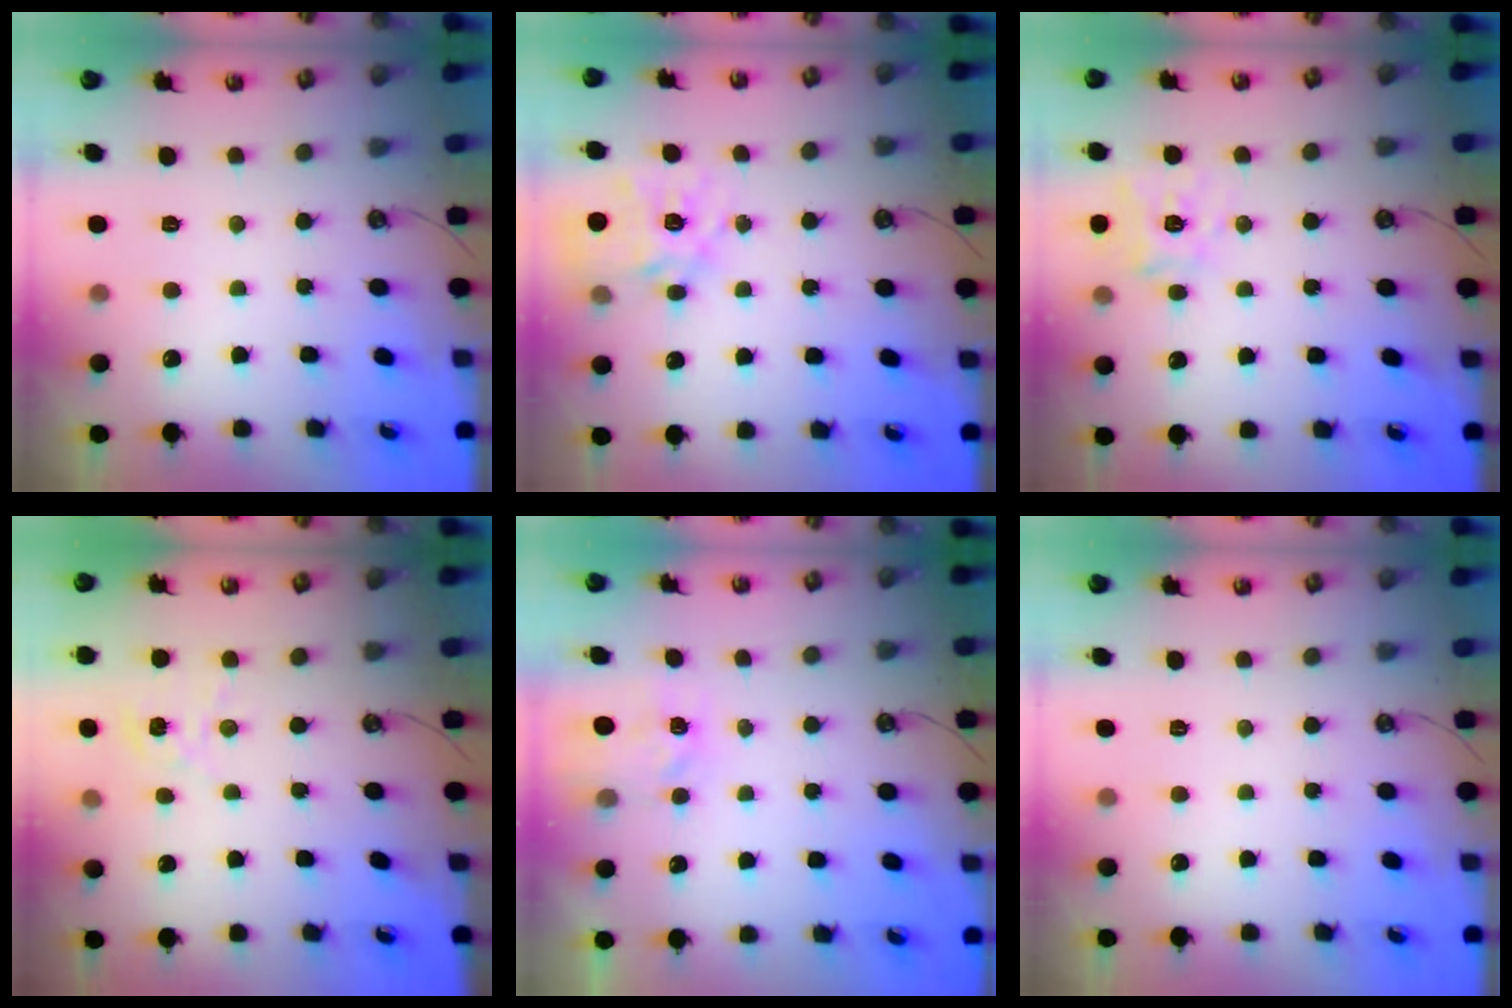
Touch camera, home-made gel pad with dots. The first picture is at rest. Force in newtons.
{"total": 15.5, "press": 15.4, "slide": 1.4}
{"total": 12.6, "press": 12.5, "slide": 1.6}
{"total": 2.9, "press": 2.9, "slide": 0.4}
{"total": 4.2, "press": 4.2, "slide": 0.5}
{"total": 0.0}